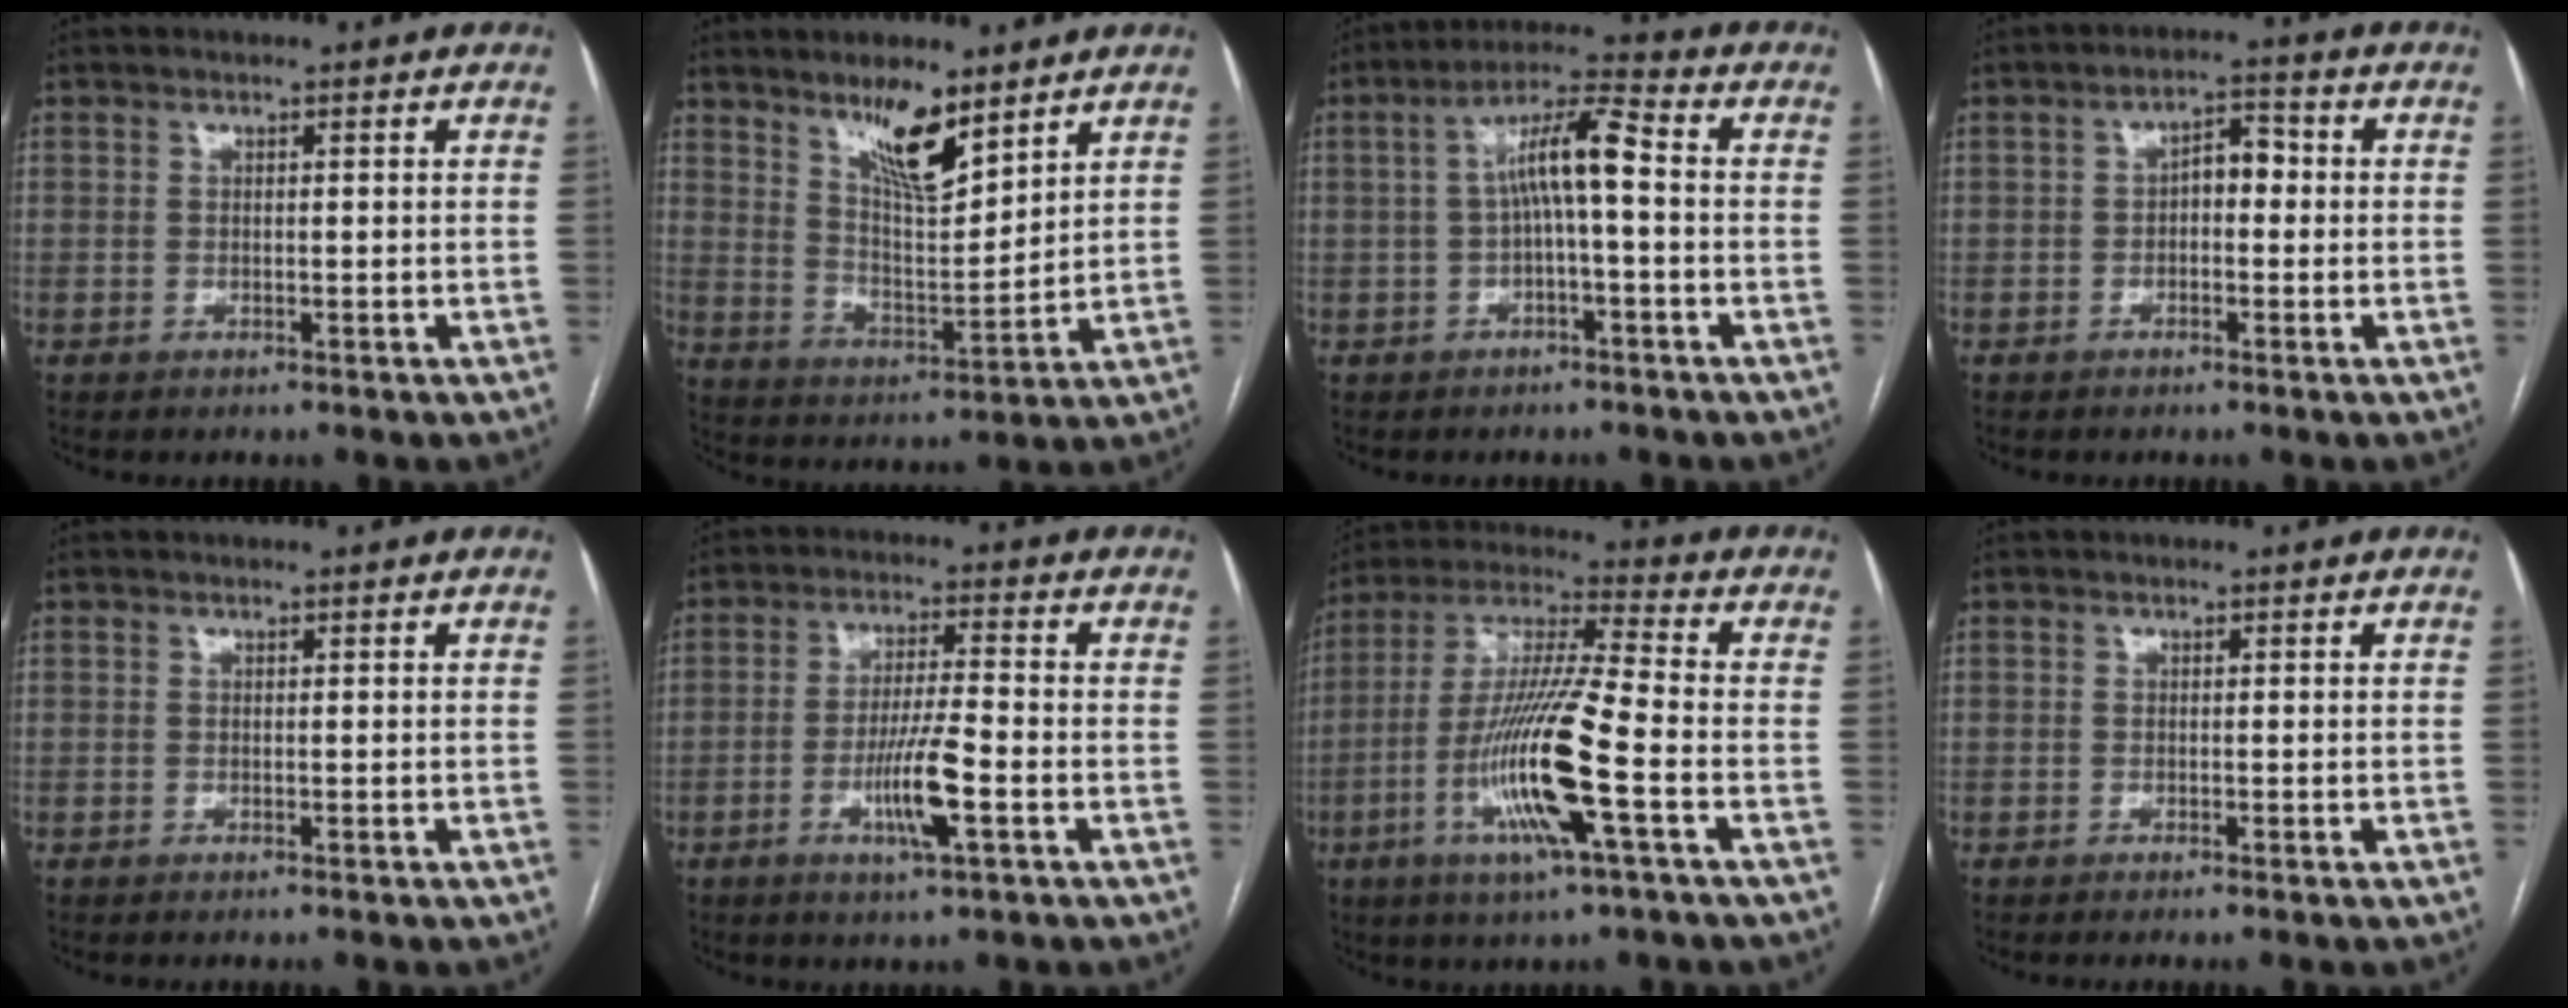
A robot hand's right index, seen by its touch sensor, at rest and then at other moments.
{"total": 9.4, "force": [6.6, 2.0, 6.4], "torque": [-0.117, -0.008, 0.123]}
{"total": 7.8, "force": [-0.1, 1.0, 7.7], "torque": [-0.139, 0.030, -0.003]}
{"total": 3.9, "force": [-0.2, 2.0, 3.3], "torque": [-0.050, 0.022, -0.007]}
{"total": 0.0}
{"total": 7.9, "force": [-2.9, 0.2, 7.3], "torque": [-0.139, -0.008, -0.053]}
{"total": 15.8, "force": [-5.2, 0.3, 14.9], "torque": [-0.302, -0.011, -0.102]}
{"total": 0.9, "force": [-0.7, -0.3, 0.5], "torque": [-0.009, 0.002, -0.013]}